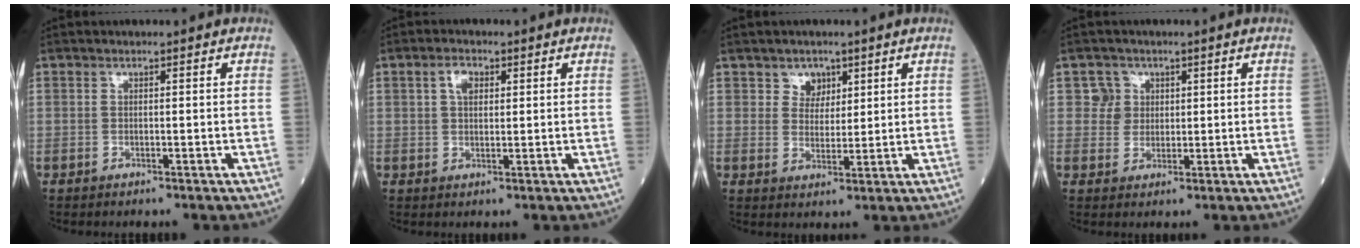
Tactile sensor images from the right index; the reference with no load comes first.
{"total": 3.0, "force": [1.1, 1.7, 2.2], "torque": [-0.041, 0.007, 0.020]}
{"total": 3.3, "force": [2.0, 2.5, 0.7], "torque": [-0.007, 0.002, 0.035]}
{"total": 3.3, "force": [1.1, 3.1, -0.1], "torque": [0.010, 0.004, 0.018]}